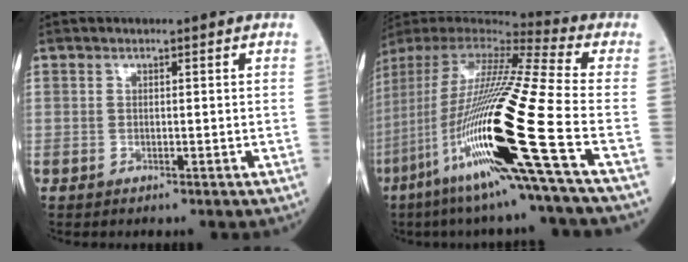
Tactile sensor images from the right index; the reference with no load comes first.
{"total": 28.1, "force": [-9.6, -0.3, 26.4], "torque": [-0.513, -0.052, -0.187]}